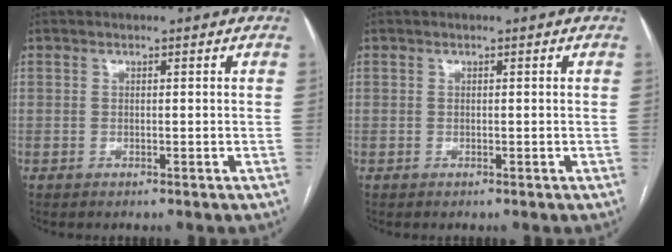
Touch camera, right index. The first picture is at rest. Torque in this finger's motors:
{"motor_torque": [0.02, 0.01, 0.00, 0.00]}